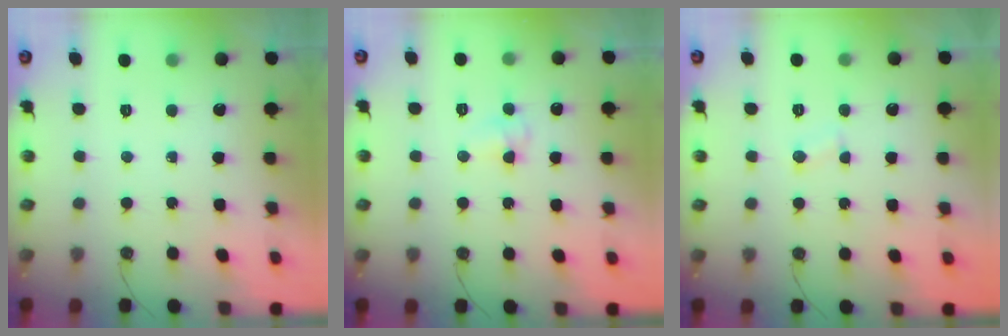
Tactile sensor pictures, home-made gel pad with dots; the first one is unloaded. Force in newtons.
{"total": 3.9, "press": 3.9, "slide": 0.7}
{"total": 1.8, "press": 1.8, "slide": 0.2}